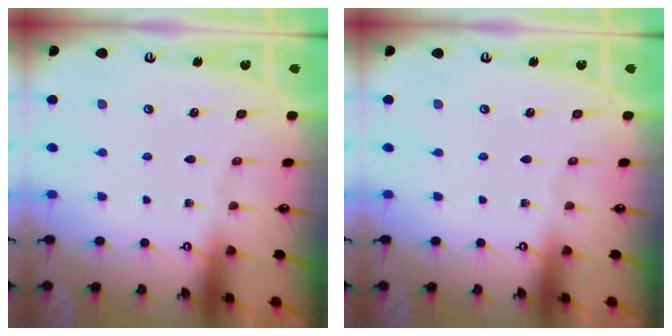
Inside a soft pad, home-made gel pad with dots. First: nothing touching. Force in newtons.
{"total": 0.0}